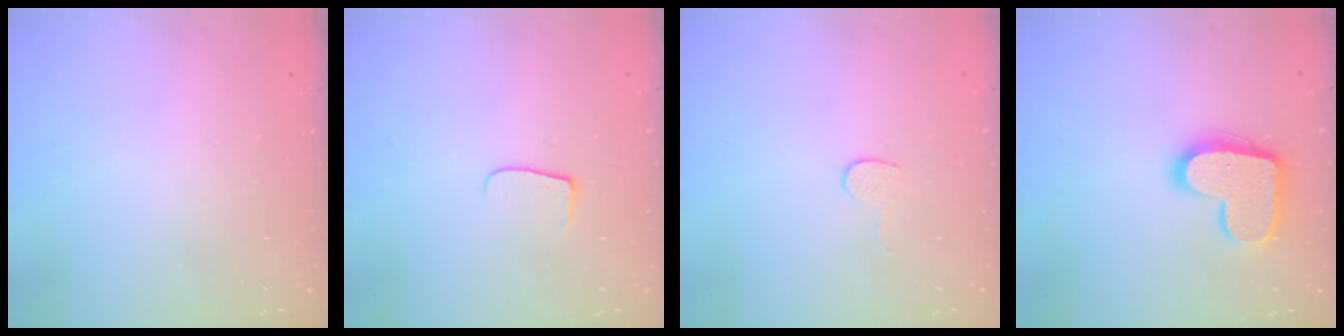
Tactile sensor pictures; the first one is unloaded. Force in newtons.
{"total": 6.0, "press": 6.0, "slide": 0.6}
{"total": 4.7, "press": 4.7, "slide": 0.4}
{"total": 15.5, "press": 15.4, "slide": 1.0}